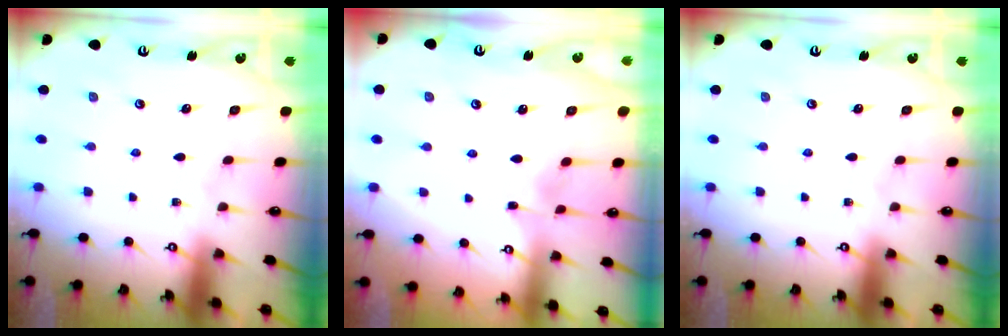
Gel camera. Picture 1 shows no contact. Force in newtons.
{"total": 3.6, "press": 3.6, "slide": 0.2}
{"total": 0.0}